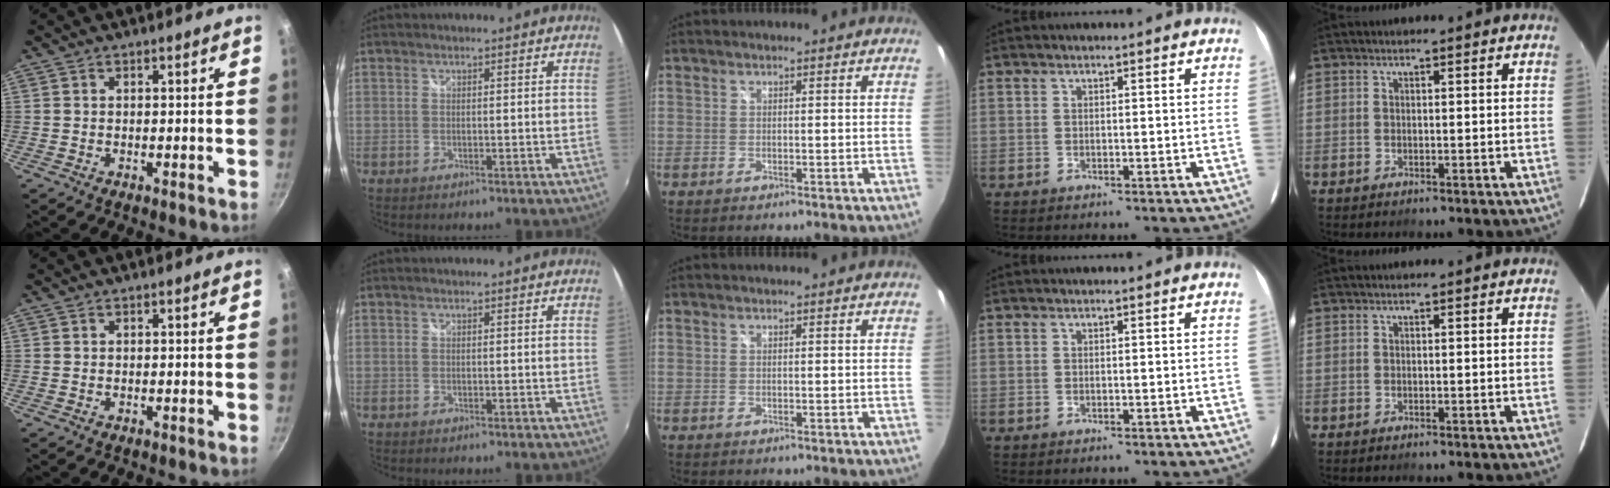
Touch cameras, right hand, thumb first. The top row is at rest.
{}